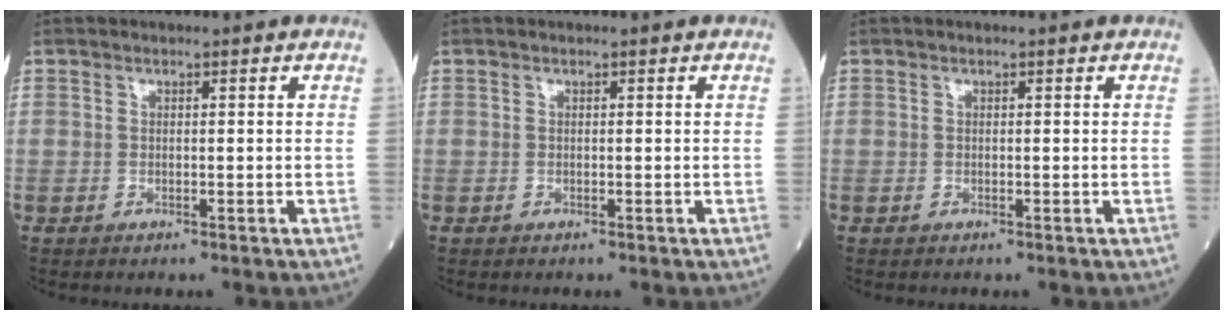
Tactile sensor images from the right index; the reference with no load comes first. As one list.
[{"total": 0.0}, {"total": 0.0}]